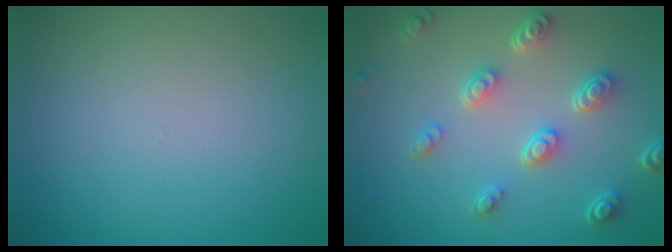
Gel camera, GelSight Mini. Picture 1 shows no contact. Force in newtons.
{"total": 4.5, "press": 3.5, "slide": 2.9}